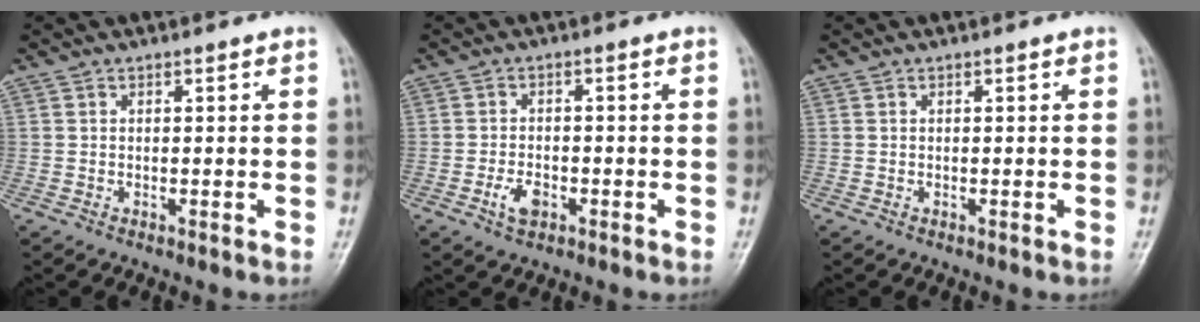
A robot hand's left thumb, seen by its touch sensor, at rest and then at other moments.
{"total": 3.8, "force": [-1.7, 2.2, 2.5], "torque": [-0.044, 0.008, -0.031]}
{"total": 0.0}